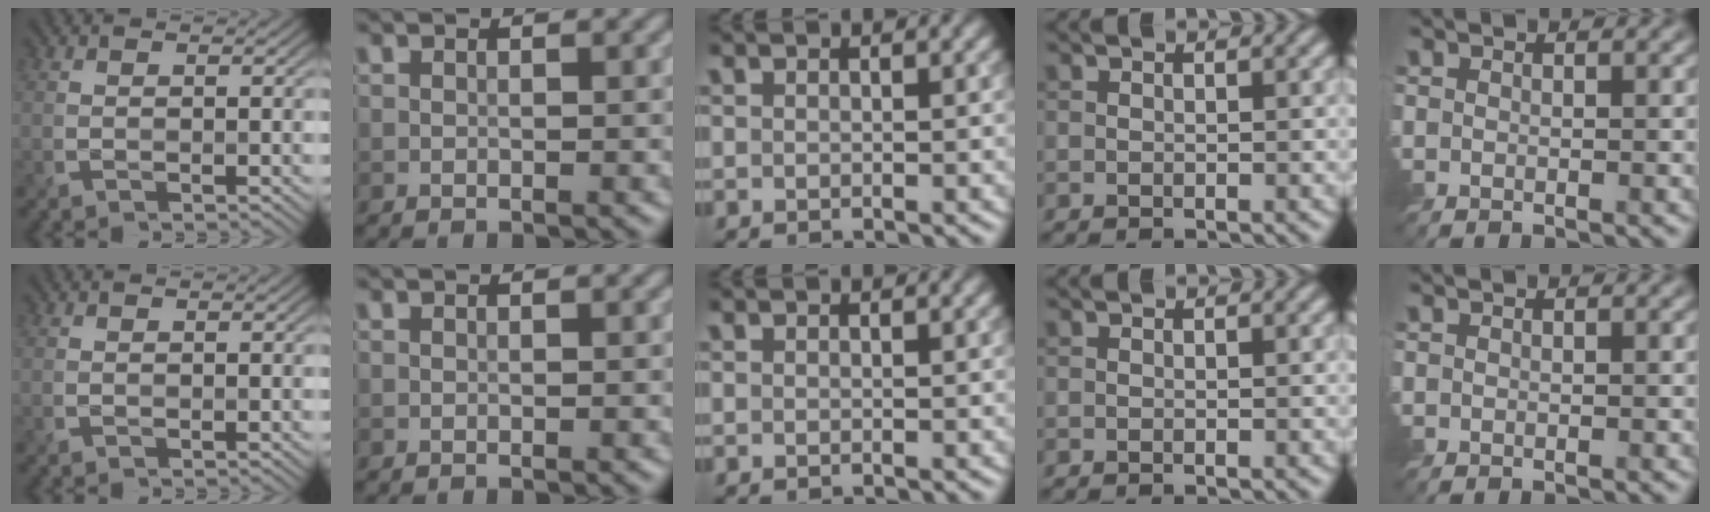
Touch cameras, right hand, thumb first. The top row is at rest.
{}